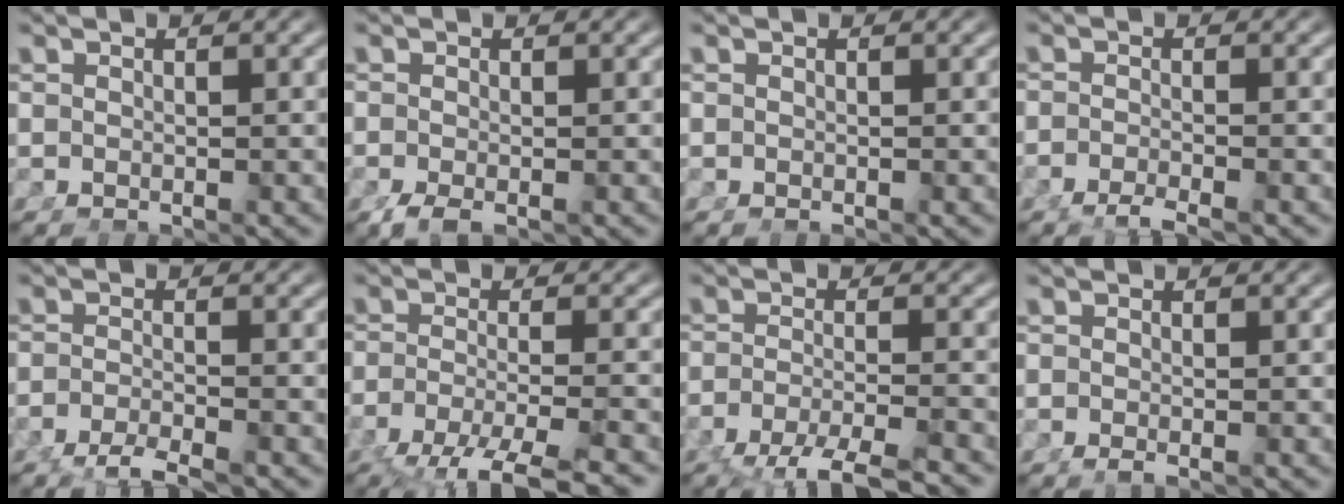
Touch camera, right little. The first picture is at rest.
{"total": 1.6, "force": [-1.3, 0.3, 1.0], "torque": [-0.021, -0.014, -0.013]}
{"total": 0.0}
{"total": 2.2, "force": [-1.9, -0.1, 1.0], "torque": [-0.012, -0.005, -0.034]}
{"total": 2.6, "force": [-2.3, -0.3, 1.2], "torque": [-0.019, -0.010, -0.036]}
{"total": 6.8, "force": [-5.3, 1.3, 4.1], "torque": [-0.064, -0.033, -0.066]}
{"total": 5.3, "force": [-4.3, 0.6, 3.1], "torque": [-0.044, -0.023, -0.059]}
{"total": 0.9, "force": [-0.7, 0.1, 0.6], "torque": [-0.009, -0.003, -0.011]}